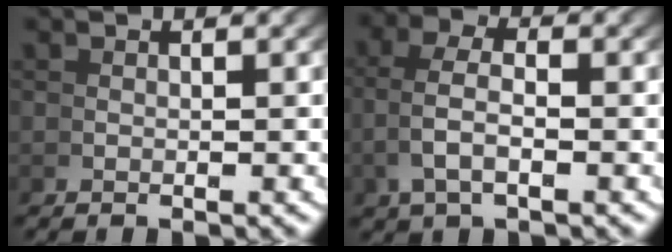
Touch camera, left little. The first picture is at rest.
{"total": 2.9, "force": [0.2, 1.1, 2.7], "torque": [-0.065, -0.006, 0.011]}